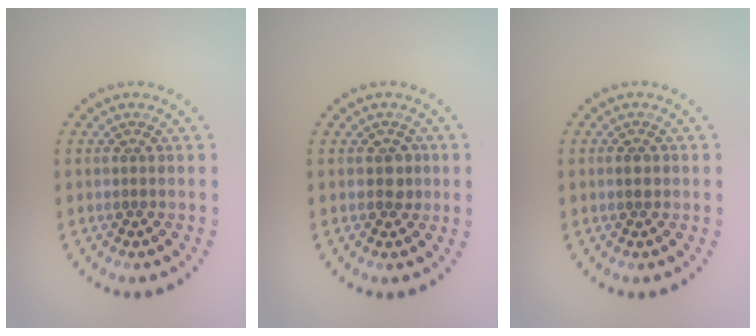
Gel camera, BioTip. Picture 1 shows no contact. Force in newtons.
{"total": 1.4, "press": 1.4, "slide": 0.4}
{"total": 1.3, "press": 1.3, "slide": 0.0}